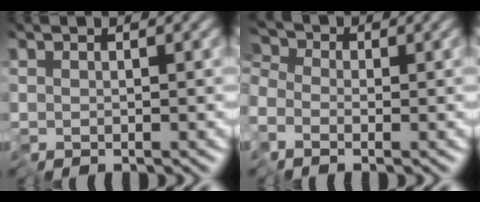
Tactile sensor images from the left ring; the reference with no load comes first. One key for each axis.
{"total": 4.3, "fx": -1.5, "fy": 3.4, "fz": 2.1, "tx": -0.048, "ty": 0.008, "tz": -0.046}